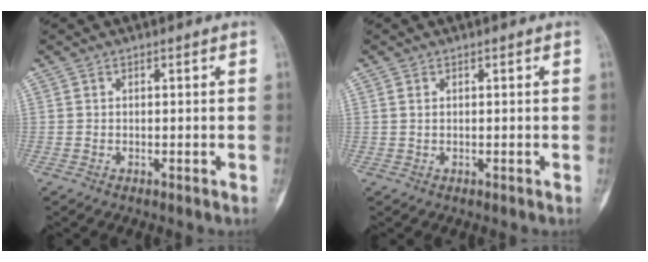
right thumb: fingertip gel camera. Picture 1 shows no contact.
{"total": 0.5, "force": [0.2, 0.3, 0.4], "torque": [-0.012, 0.003, 0.003]}